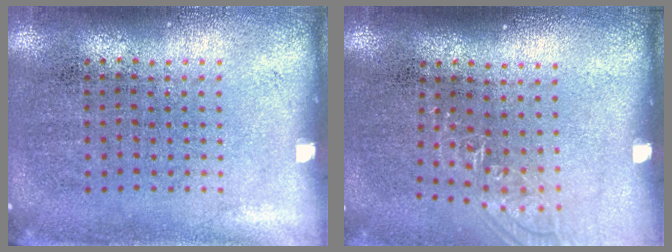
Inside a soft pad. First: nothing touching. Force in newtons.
{"total": 1.0, "press": 0.9, "slide": 0.3}